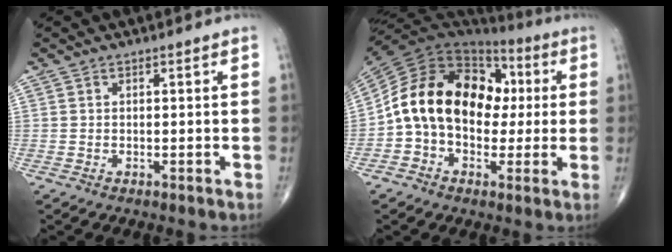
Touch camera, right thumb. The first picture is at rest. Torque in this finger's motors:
{"motor_torque": [2.49, 2.49, 0.50, -0.35, 0.41]}